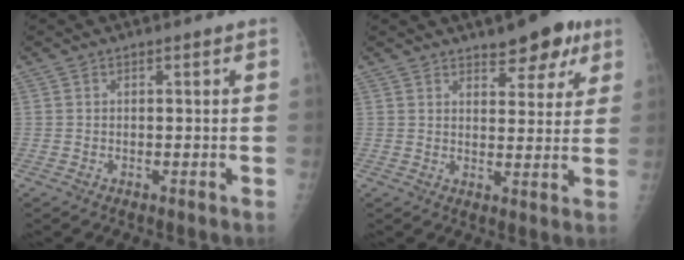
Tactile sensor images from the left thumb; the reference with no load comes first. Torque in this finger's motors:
{"motor_torque": [0.26, -0.21, 0.65, -0.41, 0.00]}